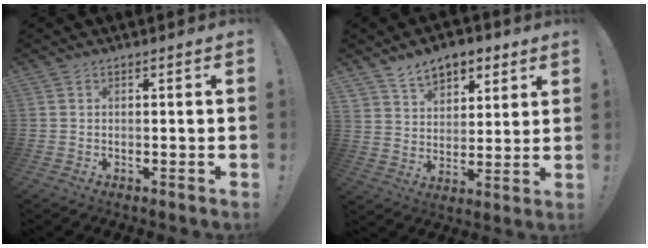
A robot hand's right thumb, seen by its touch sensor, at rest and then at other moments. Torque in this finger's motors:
{"motor_torque": [-0.04, 0.16, 0.05, 0.21, 0.00]}